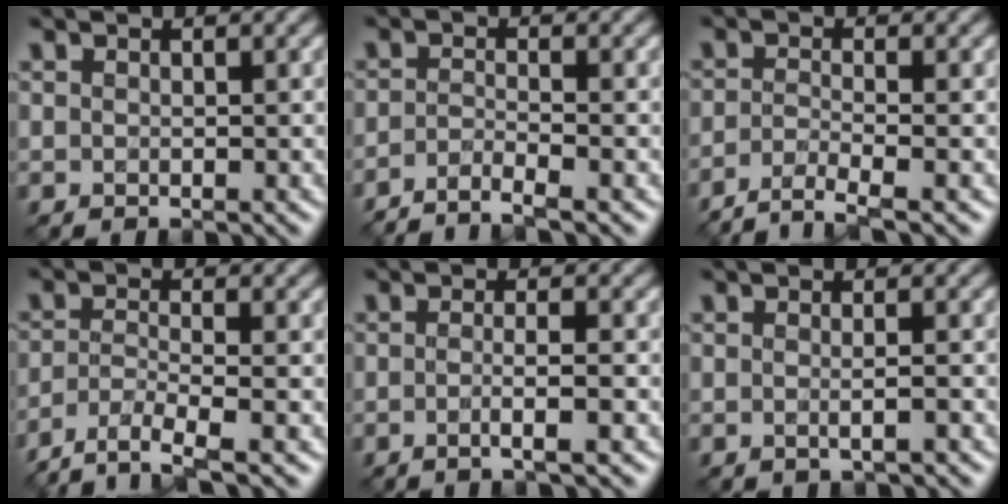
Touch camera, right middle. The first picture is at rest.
{"total": 2.6, "force": [-2.0, 0.3, 1.5], "torque": [-0.018, -0.004, -0.054]}
{"total": 3.1, "force": [-2.3, 0.5, 2.0], "torque": [-0.032, -0.005, -0.058]}
{"total": 4.0, "force": [-3.1, 0.8, 2.4], "torque": [-0.046, -0.008, -0.067]}
{"total": 2.2, "force": [-0.7, 0.5, 2.0], "torque": [-0.026, -0.002, -0.017]}
{"total": 1.4, "force": [-0.3, 0.3, 1.3], "torque": [-0.021, -0.005, -0.007]}